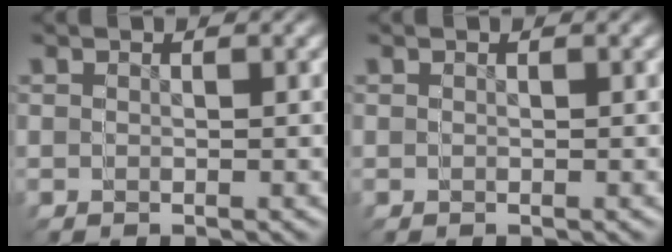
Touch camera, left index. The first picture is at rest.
{"total": 0.0}